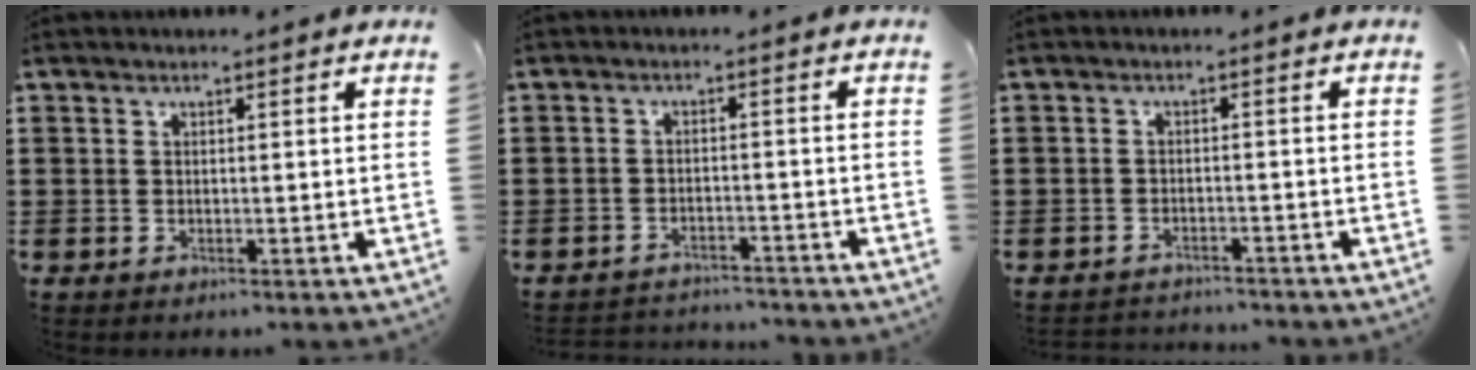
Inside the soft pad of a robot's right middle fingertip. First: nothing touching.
{"total": 2.8, "force": [-2.7, 0.4, -0.2], "torque": [-0.004, 0.000, -0.061]}
{"total": 2.1, "force": [-2.0, 0.3, -0.2], "torque": [-0.003, 0.002, -0.047]}